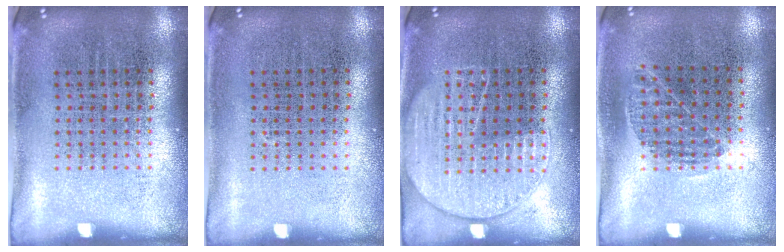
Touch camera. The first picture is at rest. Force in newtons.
{"total": 0.0}
{"total": 2.6, "press": 2.6, "slide": 0.3}
{"total": 0.8, "press": 0.6, "slide": 0.5}